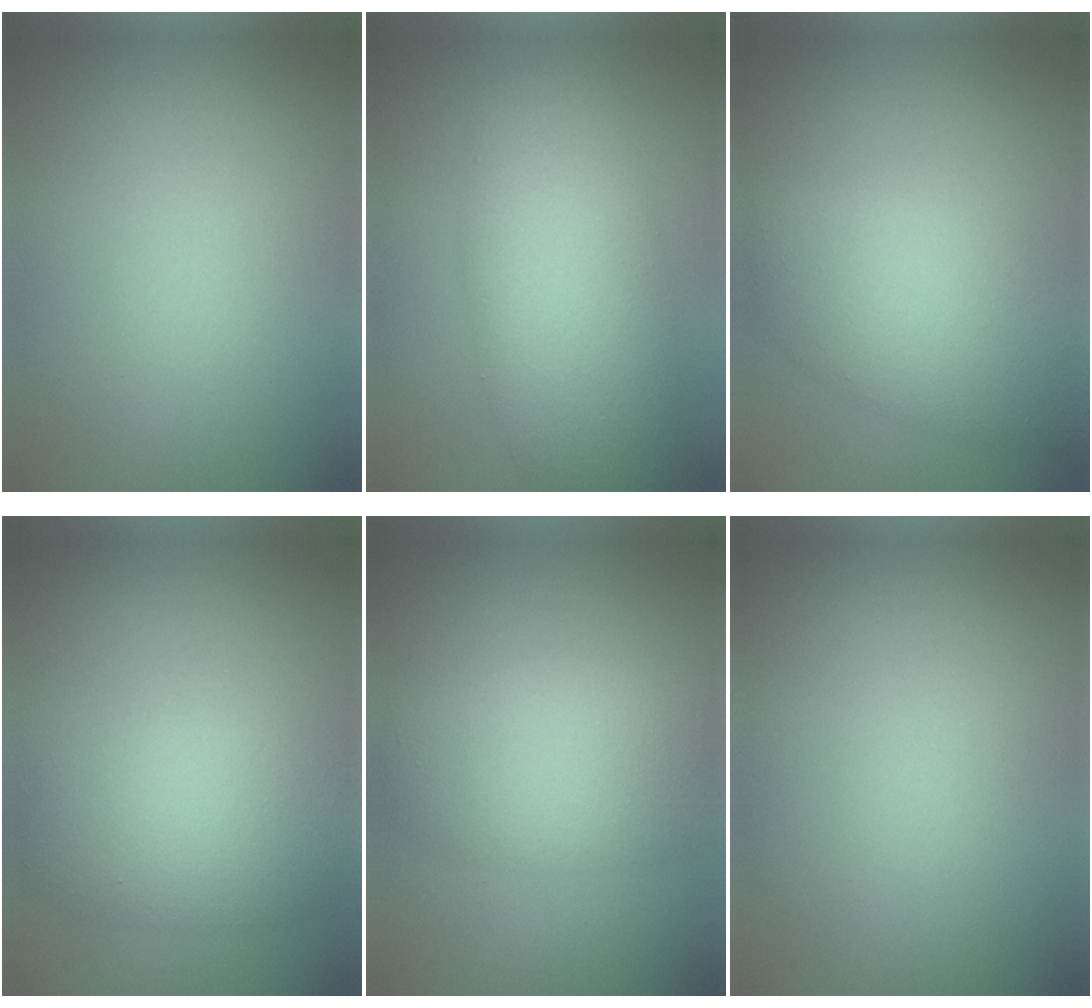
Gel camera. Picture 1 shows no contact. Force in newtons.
{"total": 7.5, "press": 7.5, "slide": 0.4}
{"total": 5.4, "press": 5.4, "slide": 0.2}
{"total": 5.0, "press": 5.0, "slide": 0.3}
{"total": 5.8, "press": 5.8, "slide": 0.3}
{"total": 0.0}